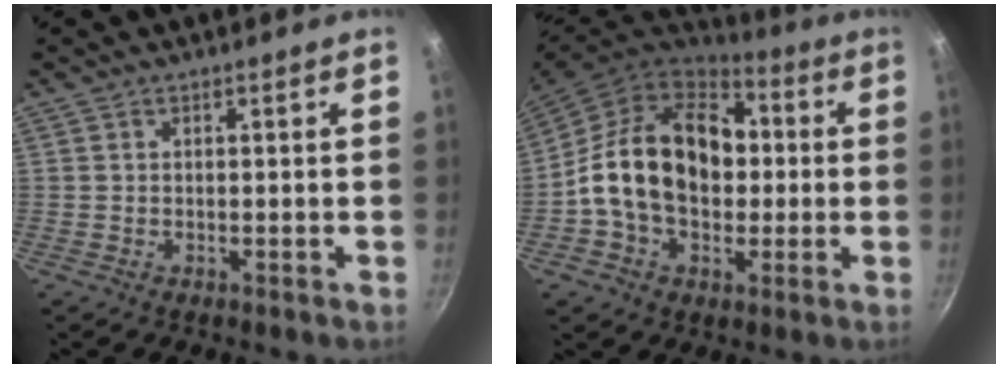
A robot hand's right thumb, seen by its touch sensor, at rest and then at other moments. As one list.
[{"total": 20.1, "force": [0.8, 14.5, 13.9], "torque": [-0.211, 0.034, 0.005]}]